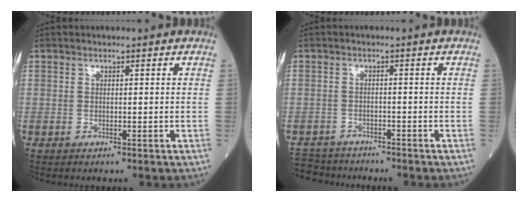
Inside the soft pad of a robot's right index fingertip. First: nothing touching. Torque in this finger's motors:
{"motor_torque": [-0.36, -0.20, -1.06, -0.21]}